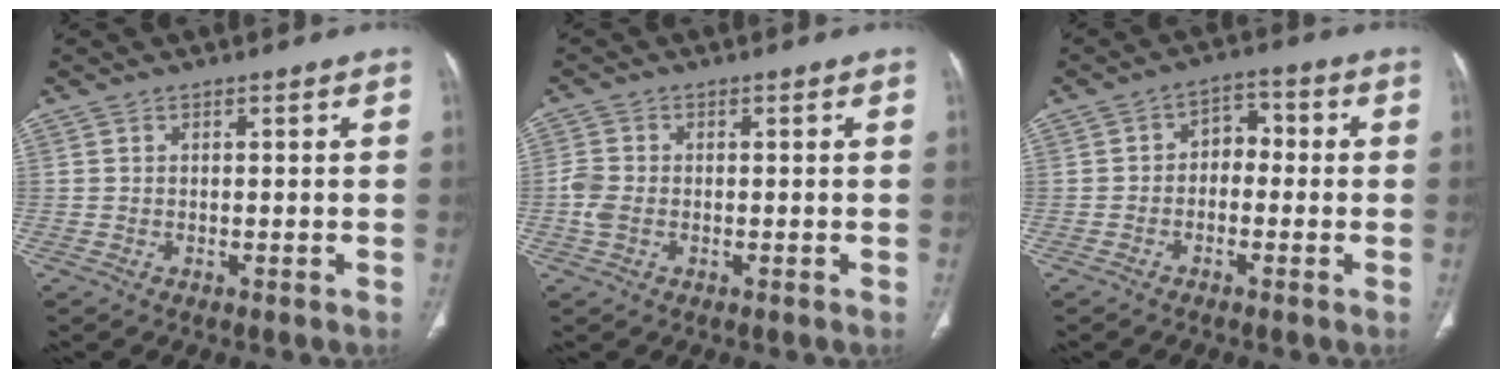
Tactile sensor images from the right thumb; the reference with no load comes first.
{"total": 3.4, "force": [-0.7, 2.4, 2.3], "torque": [-0.065, 0.006, -0.017]}
{"total": 5.0, "force": [-0.7, 3.7, 3.2], "torque": [-0.027, 0.028, -0.025]}